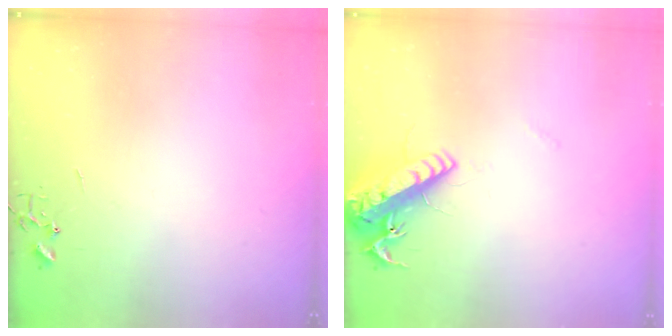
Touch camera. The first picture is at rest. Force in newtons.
{"total": 16.5, "press": 16.2, "slide": 3.1}